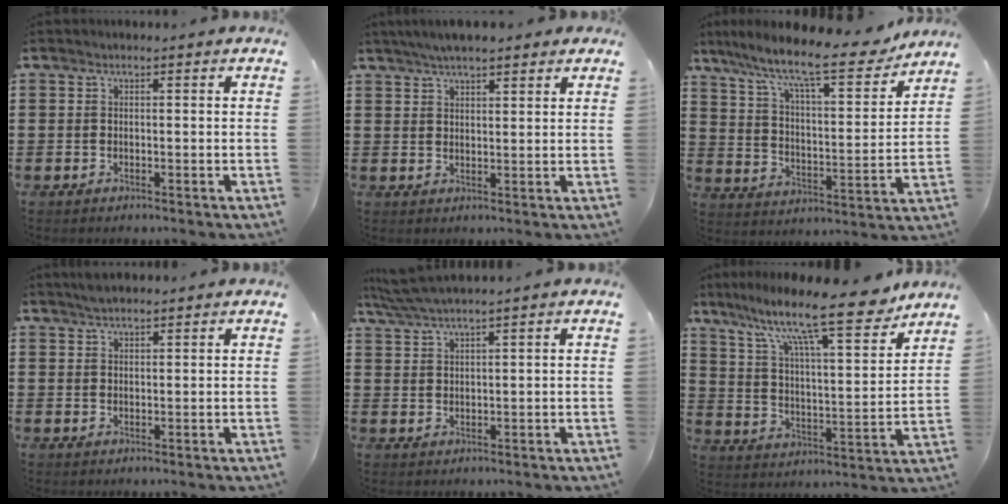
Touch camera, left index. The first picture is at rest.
{"total": 4.2, "force": [3.6, 0.7, 2.0], "torque": [-0.047, 0.003, 0.066]}
{"total": 11.9, "force": [9.9, 1.6, 6.4], "torque": [-0.137, -0.068, 0.159]}
{"total": 1.8, "force": [1.7, 0.3, 0.6], "torque": [-0.015, 0.001, 0.032]}
{"total": 3.5, "force": [2.9, -0.1, 2.0], "torque": [-0.046, -0.003, 0.053]}
{"total": 14.0, "force": [11.1, 1.9, 8.4], "torque": [-0.175, -0.064, 0.181]}